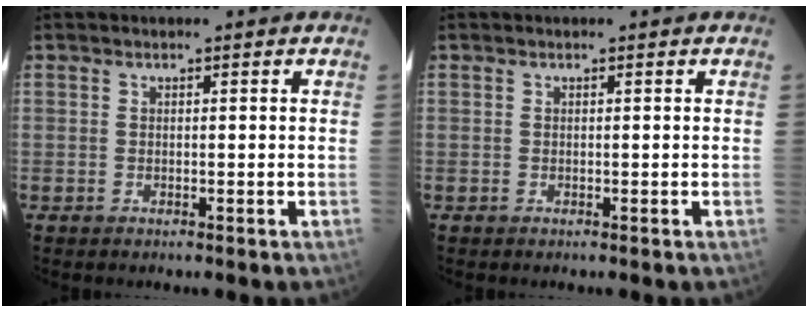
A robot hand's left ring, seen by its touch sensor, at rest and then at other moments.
{"total": 0.0}